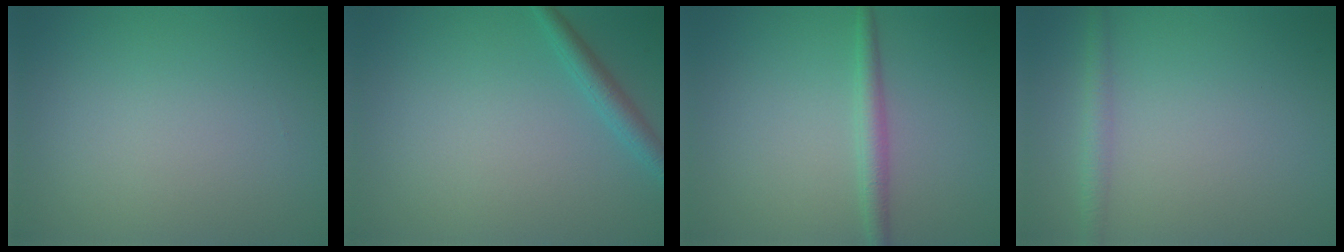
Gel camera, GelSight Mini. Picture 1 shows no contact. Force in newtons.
{"total": 1.8, "press": 1.8, "slide": 0.1}
{"total": 2.0, "press": 2.0, "slide": 0.0}
{"total": 1.6, "press": 1.6, "slide": 0.1}